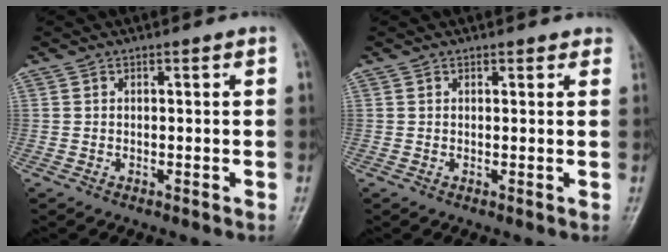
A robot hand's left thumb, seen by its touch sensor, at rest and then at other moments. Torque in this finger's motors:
{"motor_torque": [-0.17, -0.10, -0.24, -0.28, 0.00]}